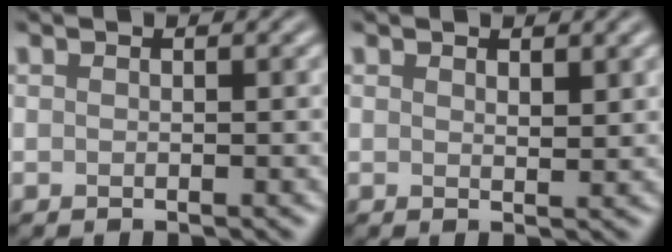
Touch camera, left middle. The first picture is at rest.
{"total": 0.9, "force": [0.8, 0.4, 0.4], "torque": [-0.008, -0.003, 0.015]}